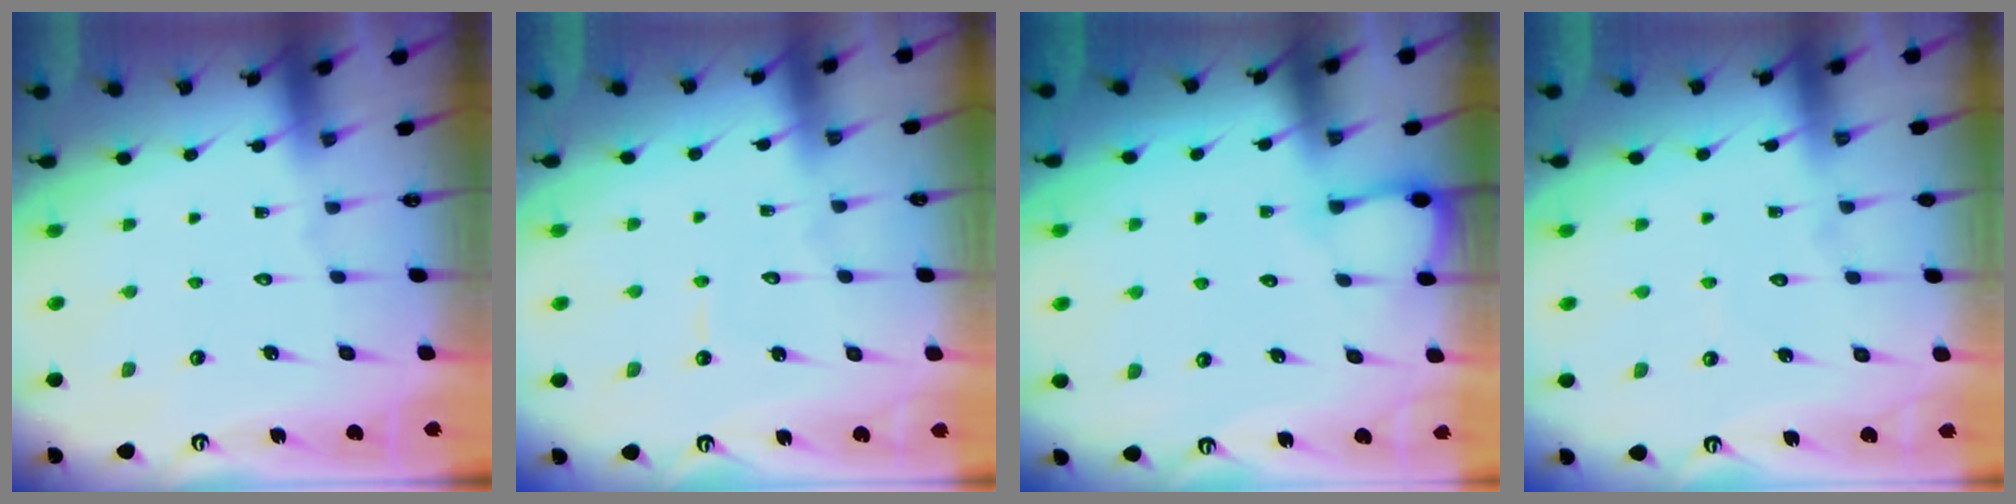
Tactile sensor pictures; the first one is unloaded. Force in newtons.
{"total": 2.6, "press": 2.6, "slide": 0.3}
{"total": 4.2, "press": 4.2, "slide": 0.3}
{"total": 2.7, "press": 2.7, "slide": 0.2}